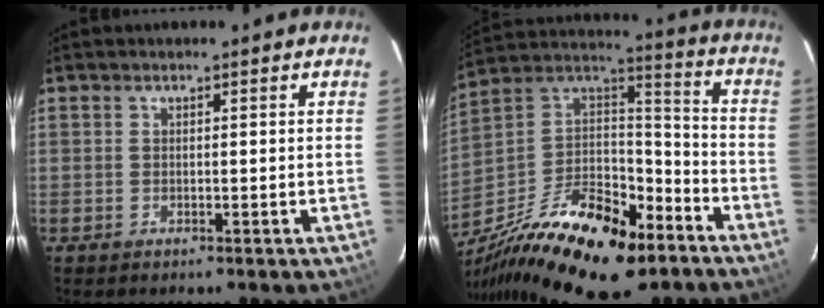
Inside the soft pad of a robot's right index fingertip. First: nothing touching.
{"total": 31.7, "force": [-19.6, 13.3, 21.1], "torque": [-0.405, -0.026, -0.311]}